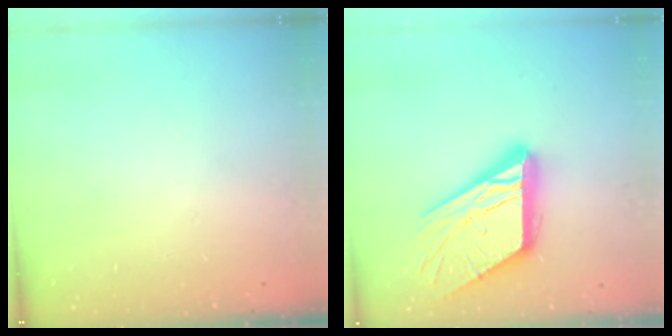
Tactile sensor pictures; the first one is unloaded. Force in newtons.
{"total": 20.3, "press": 20.2, "slide": 2.2}